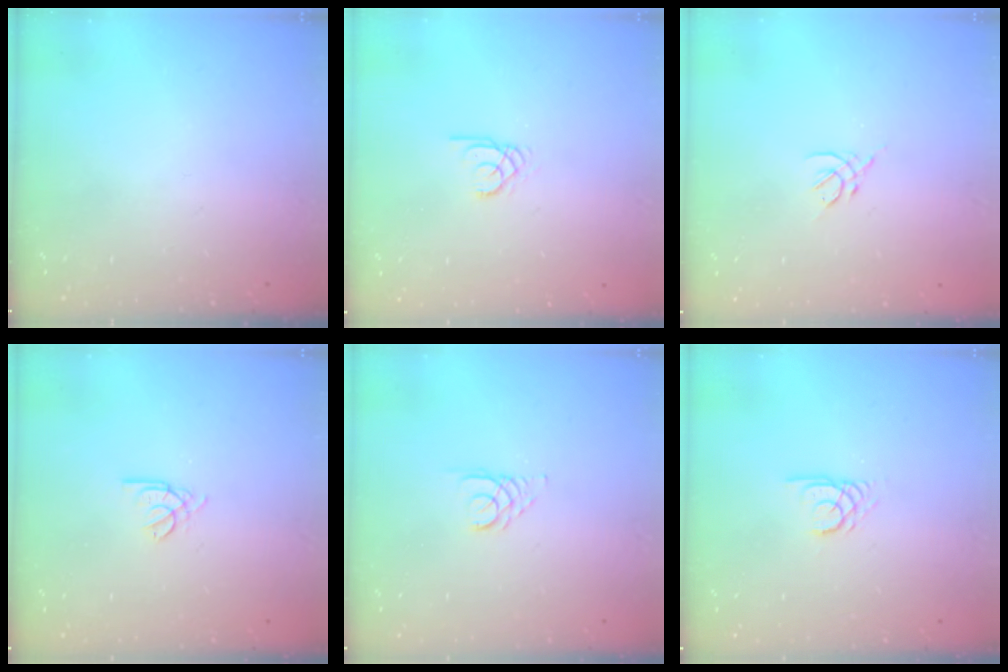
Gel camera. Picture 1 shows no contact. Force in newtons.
{"total": 1.9, "press": 1.9, "slide": 0.1}
{"total": 2.6, "press": 2.5, "slide": 0.7}
{"total": 2.2, "press": 2.1, "slide": 0.6}
{"total": 2.6, "press": 2.6, "slide": 0.2}
{"total": 2.4, "press": 2.4, "slide": 0.2}